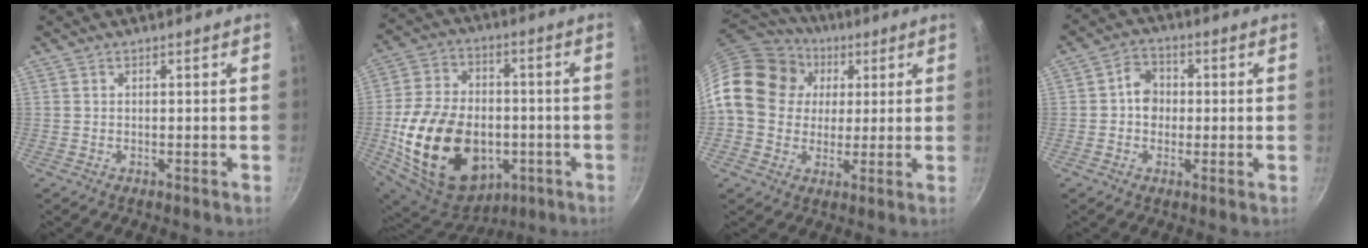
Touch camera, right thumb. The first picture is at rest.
{"total": 26.8, "force": [-5.3, 18.5, 18.6], "torque": [-0.324, 0.027, -0.066]}
{"total": 18.0, "force": [4.0, 14.9, 9.2], "torque": [-0.144, 0.020, 0.060]}
{"total": 5.4, "force": [0.0, 4.6, 2.7], "torque": [-0.014, 0.013, -0.010]}